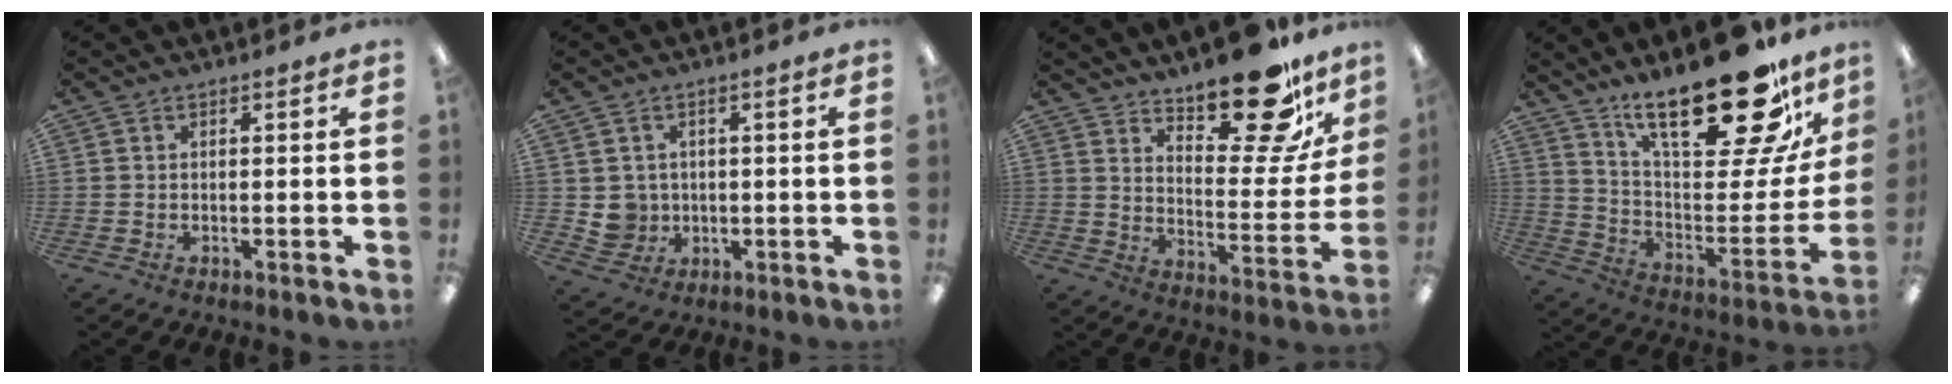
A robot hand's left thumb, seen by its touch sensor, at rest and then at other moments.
{"total": 4.5, "force": [1.0, 4.4, 0.5], "torque": [-0.015, 0.005, 0.024]}
{"total": 19.2, "force": [14.9, 6.6, 10.2], "torque": [-0.125, -0.113, 0.245]}
{"total": 28.4, "force": [19.6, 9.4, 18.3], "torque": [-0.268, -0.133, 0.325]}